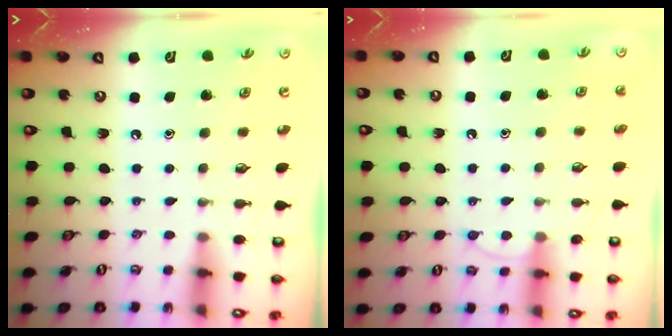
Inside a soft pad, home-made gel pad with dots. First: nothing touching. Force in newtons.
{"total": 6.7, "press": 6.7, "slide": 0.6}